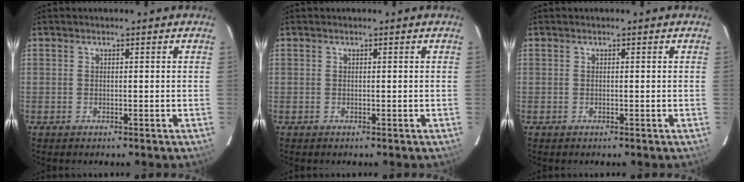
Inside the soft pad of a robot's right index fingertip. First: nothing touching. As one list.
[{"total": 0.0}, {"total": 0.0}]